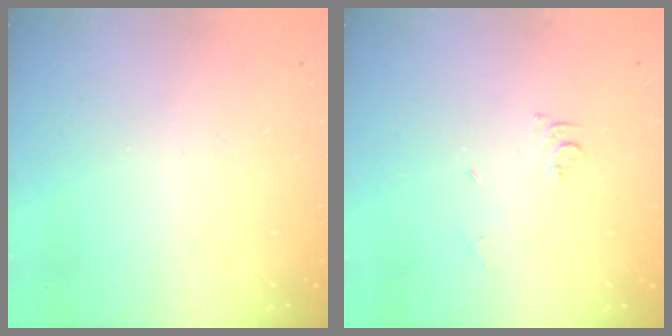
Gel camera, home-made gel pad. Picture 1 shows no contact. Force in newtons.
{"total": 5.7, "press": 5.7, "slide": 0.6}